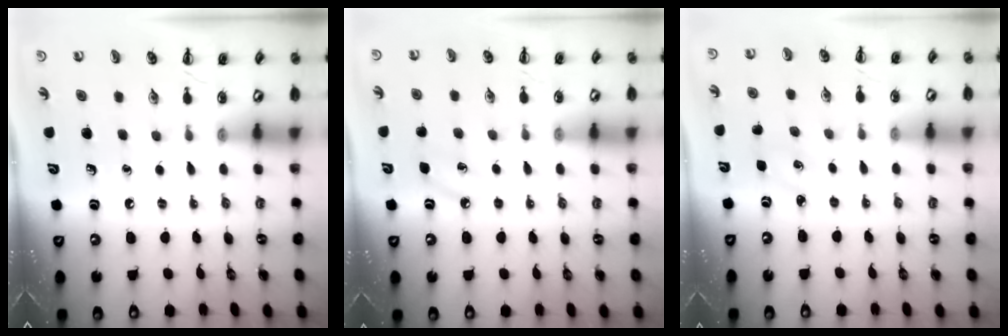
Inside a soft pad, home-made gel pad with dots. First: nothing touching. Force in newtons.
{"total": 4.5, "press": 4.3, "slide": 1.4}
{"total": 2.7, "press": 2.6, "slide": 0.8}